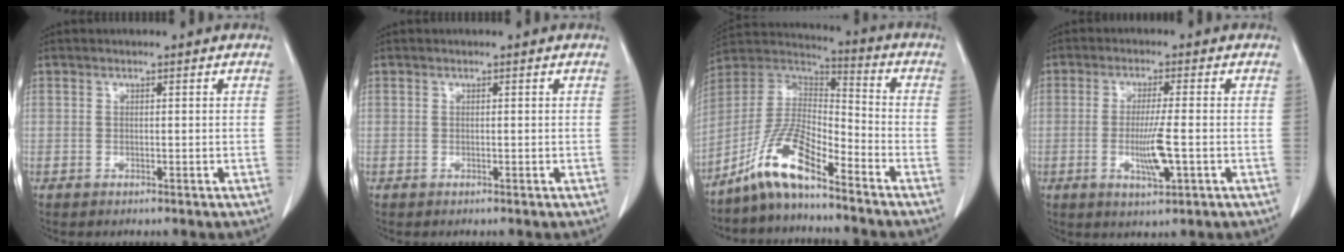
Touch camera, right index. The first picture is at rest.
{"total": 0.0}
{"total": 11.2, "force": [-8.0, 1.8, 7.6], "torque": [-0.167, 0.012, -0.154]}
{"total": 6.0, "force": [-1.3, 0.3, 5.8], "torque": [-0.105, -0.011, -0.018]}